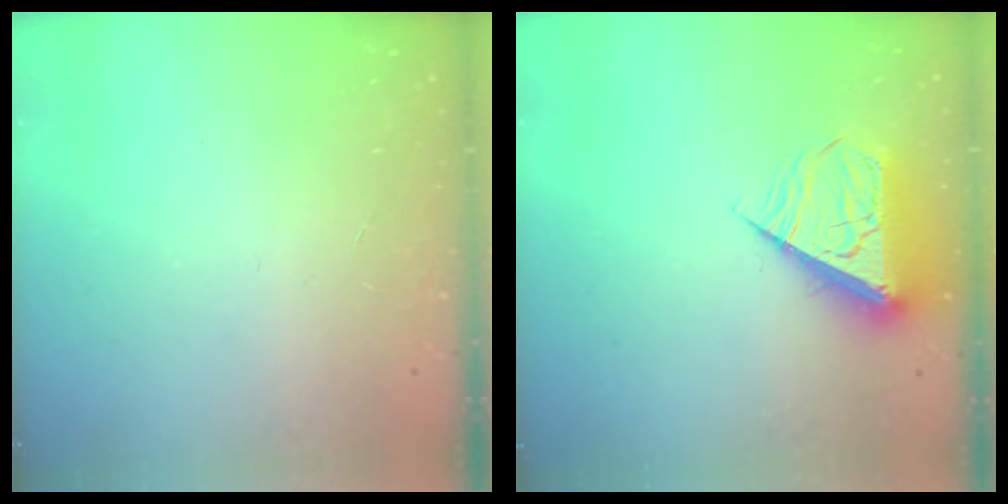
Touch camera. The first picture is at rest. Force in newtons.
{"total": 8.5, "press": 8.4, "slide": 1.2}